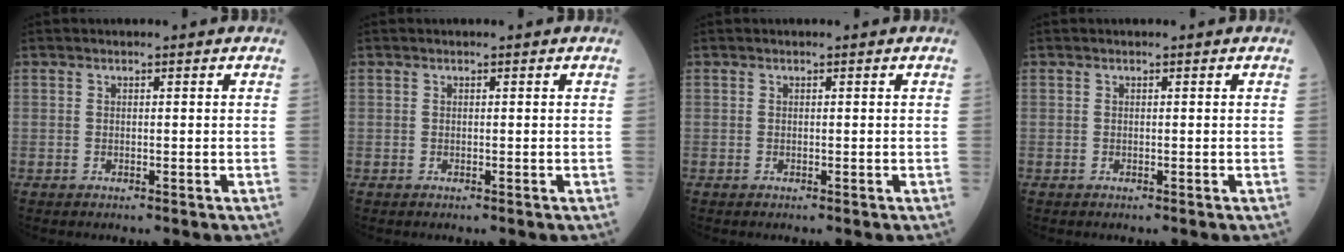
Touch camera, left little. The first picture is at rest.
{"total": 0.0}
{"total": 0.0}
{"total": 0.0}